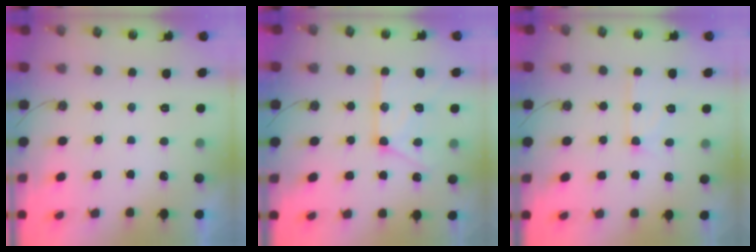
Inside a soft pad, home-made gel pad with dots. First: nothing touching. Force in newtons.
{"total": 15.3, "press": 15.2, "slide": 1.7}
{"total": 9.0, "press": 9.0, "slide": 0.5}